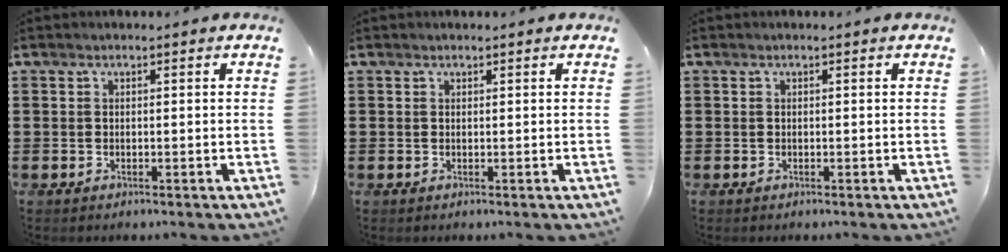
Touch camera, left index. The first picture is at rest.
{"total": 0.0}
{"total": 0.0}